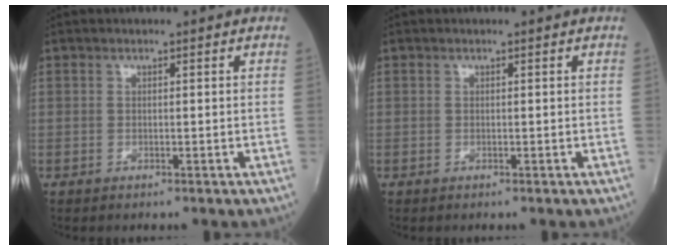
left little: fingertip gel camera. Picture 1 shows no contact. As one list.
[{"total": 0.0}]